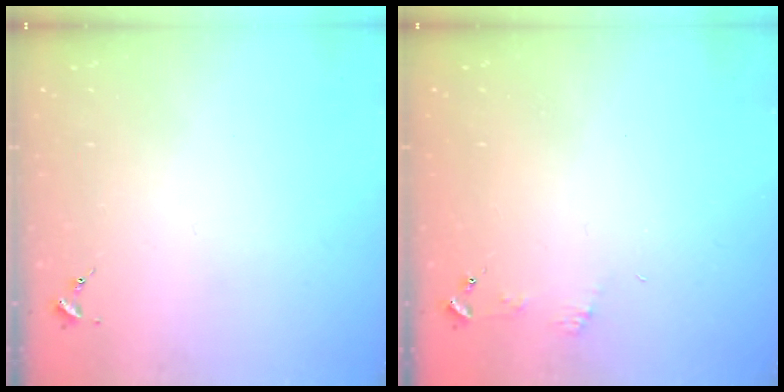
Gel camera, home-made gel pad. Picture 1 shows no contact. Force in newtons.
{"total": 3.8, "press": 3.8, "slide": 0.4}